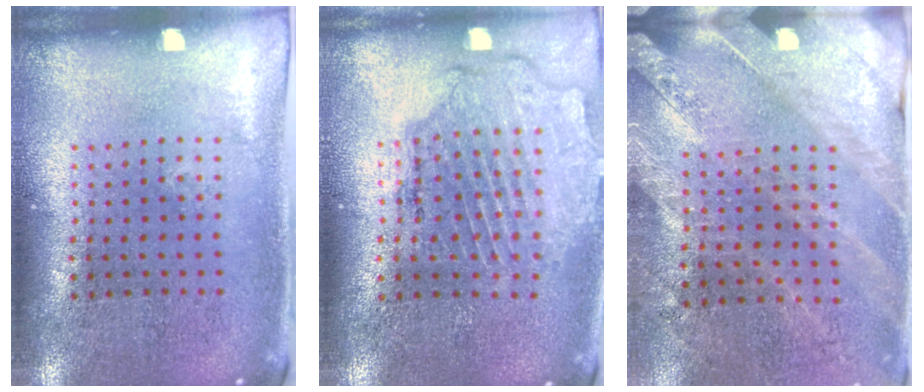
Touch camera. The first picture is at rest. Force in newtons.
{"total": 1.6, "press": 1.6, "slide": 0.4}
{"total": 2.5, "press": 2.3, "slide": 0.8}